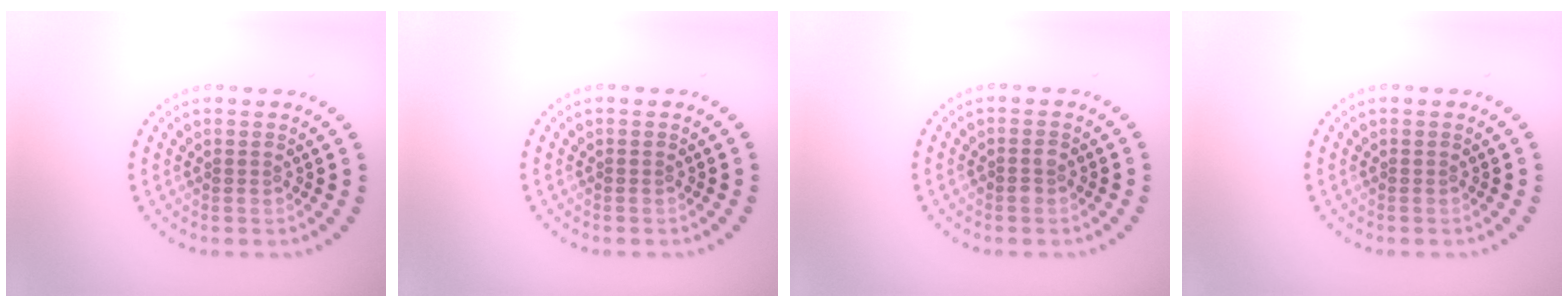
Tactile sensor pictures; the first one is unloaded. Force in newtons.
{"total": 0.0}
{"total": 1.0, "press": 1.0, "slide": 0.2}
{"total": 0.0}